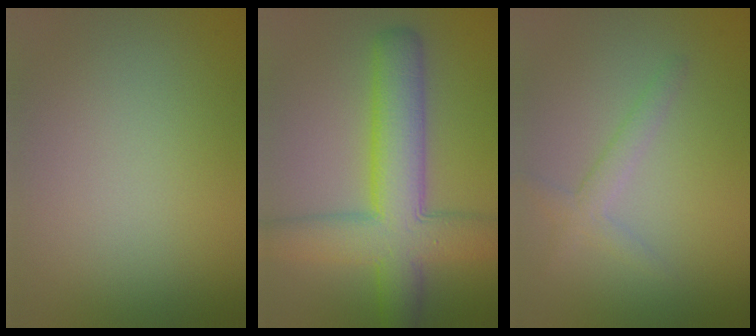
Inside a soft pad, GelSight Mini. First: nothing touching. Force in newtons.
{"total": 9.0, "press": 8.9, "slide": 0.3}
{"total": 2.0, "press": 2.0, "slide": 0.1}